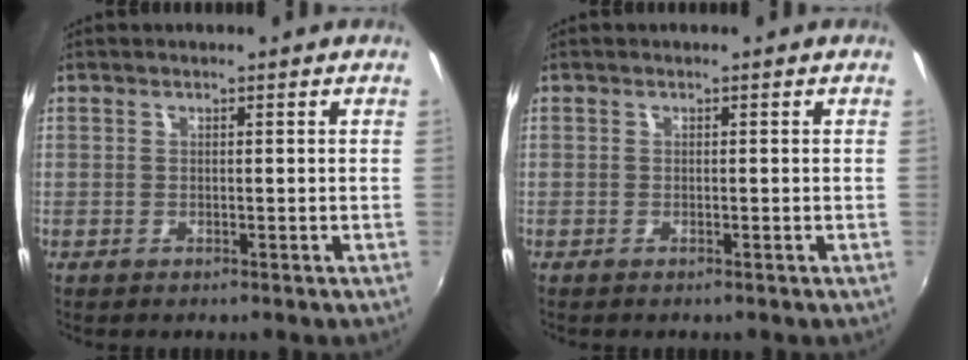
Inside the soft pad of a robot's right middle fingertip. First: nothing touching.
{"total": 0.0}